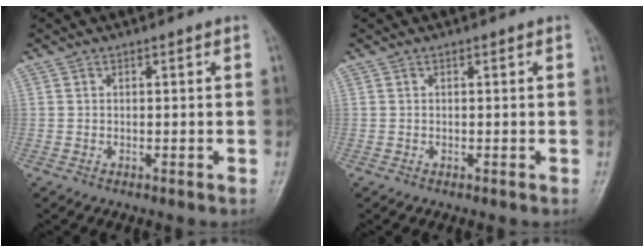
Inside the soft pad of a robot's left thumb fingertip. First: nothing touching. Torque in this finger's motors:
{"motor_torque": [-0.23, -0.11, -0.11, 0.03, -0.10]}